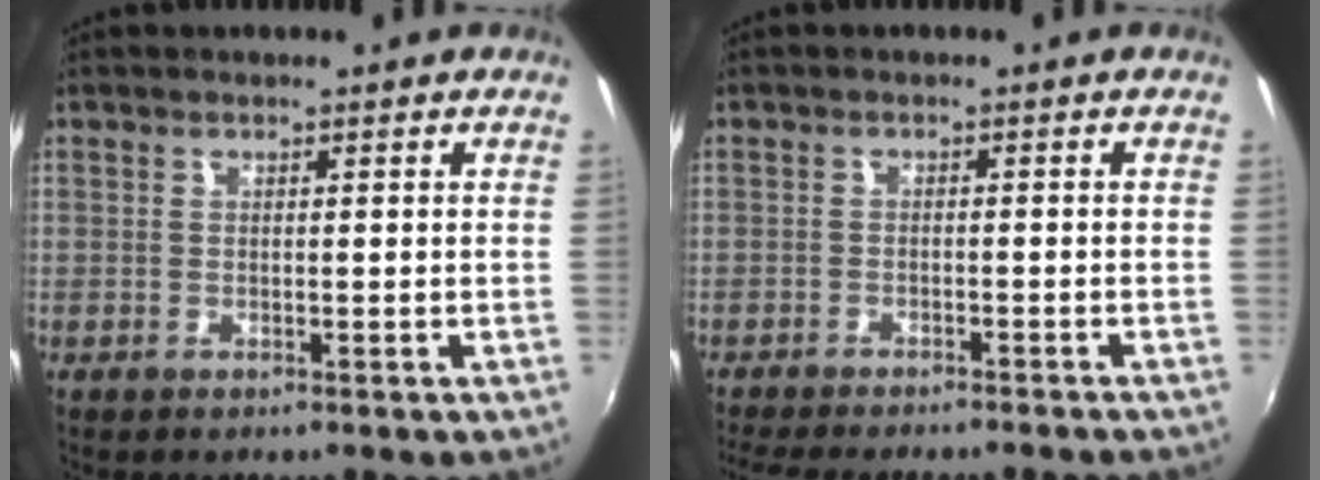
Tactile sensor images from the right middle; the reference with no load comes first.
{"total": 11.3, "force": [-10.0, 1.8, 5.0], "torque": [-0.110, -0.025, -0.147]}